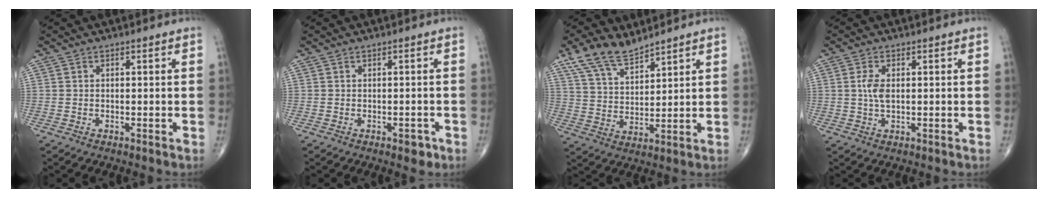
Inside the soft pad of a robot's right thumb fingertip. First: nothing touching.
{"total": 1.9, "force": [-1.0, 1.1, 1.2], "torque": [-0.005, 0.002, -0.011]}
{"total": 9.2, "force": [7.2, 3.4, 4.7], "torque": [-0.080, -0.032, 0.150]}
{"total": 3.5, "force": [0.4, 1.7, 3.0], "torque": [-0.066, 0.000, 0.009]}